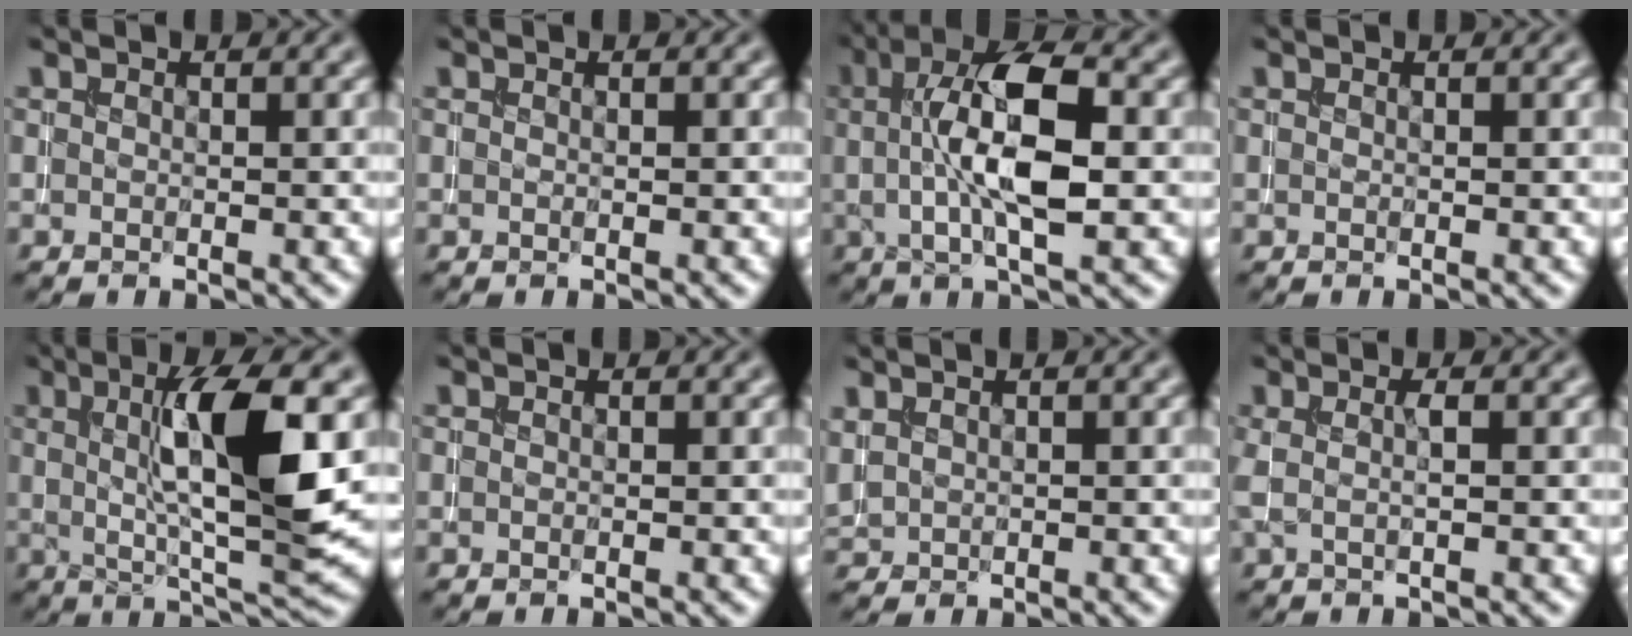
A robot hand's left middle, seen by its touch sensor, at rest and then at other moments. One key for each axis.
{"total": 0.0}
{"total": 8.2, "fx": 0.8, "fy": 2.6, "fz": 7.7, "tx": -0.129, "ty": 0.009, "tz": 0.009}
{"total": 0.0}
{"total": 9.7, "fx": 1.8, "fy": 2.1, "fz": 9.3, "tx": -0.139, "ty": -0.004, "tz": 0.035}
{"total": 0.0}
{"total": 1.5, "fx": 1.0, "fy": 0.8, "fz": 0.7, "tx": -0.019, "ty": 0.007, "tz": 0.022}
{"total": 1.4, "fx": 0.2, "fy": 0.1, "fz": 1.4, "tx": -0.030, "ty": 0.005, "tz": 0.002}